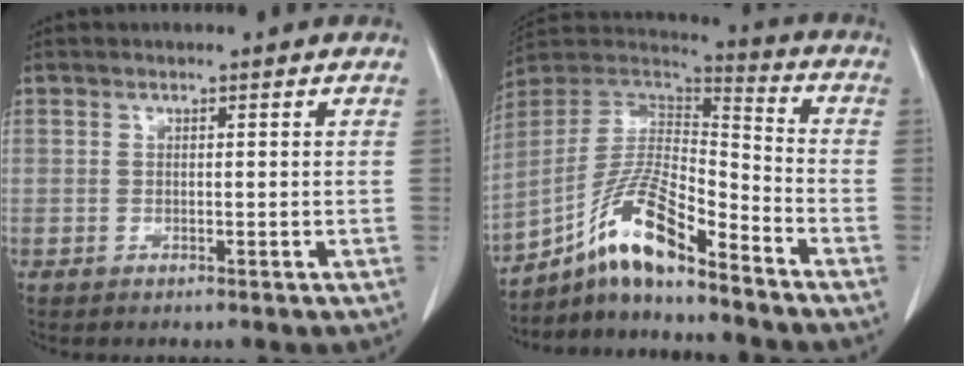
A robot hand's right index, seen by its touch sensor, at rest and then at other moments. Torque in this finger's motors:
{"motor_torque": [0.94, -0.85, 0.33, 0.15]}